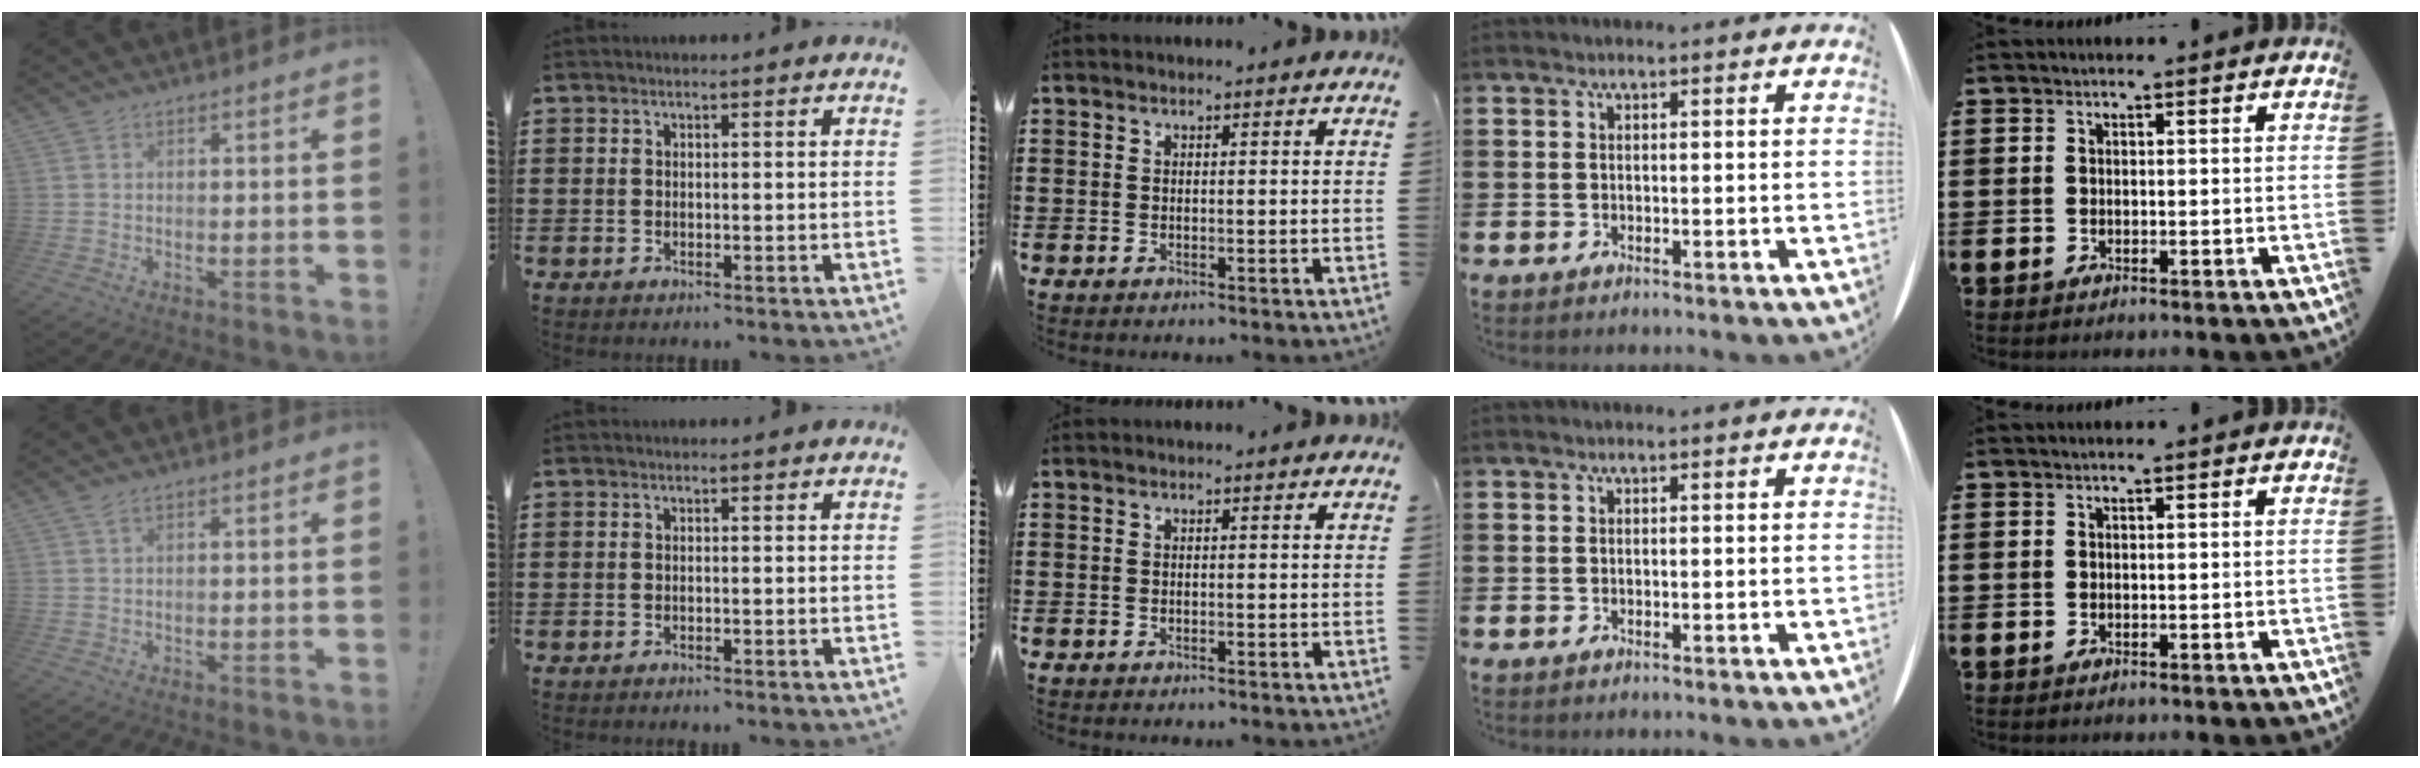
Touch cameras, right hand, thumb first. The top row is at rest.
{"thumb": {"total": 1.2, "force": [0.6, -0.1, 1.0], "torque": [-0.026, 0.001, 0.011]}}